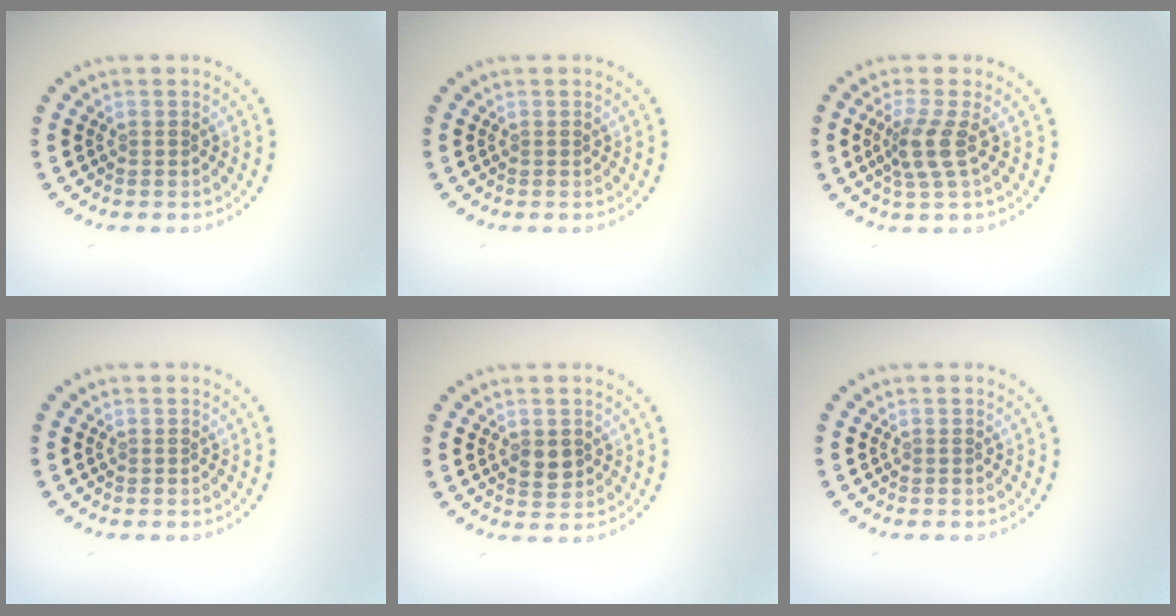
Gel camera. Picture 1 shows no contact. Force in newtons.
{"total": 0.0}
{"total": 2.7, "press": 2.0, "slide": 1.8}
{"total": 0.0}
{"total": 1.9, "press": 1.9, "slide": 0.2}
{"total": 0.0}